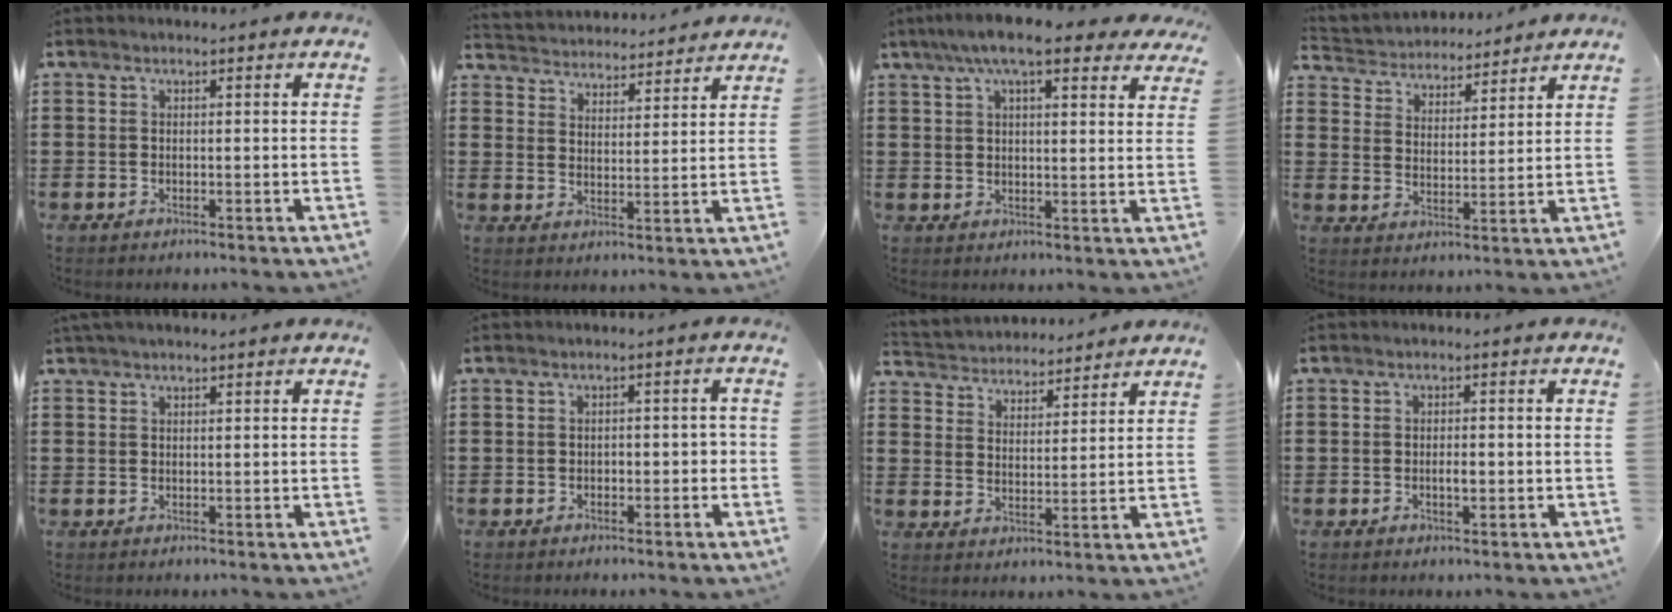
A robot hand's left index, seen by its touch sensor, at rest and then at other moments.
{"total": 3.9, "force": [3.8, 0.1, -0.6], "torque": [-0.010, -0.027, 0.065]}
{"total": 8.9, "force": [6.7, 1.8, 5.6], "torque": [-0.117, -0.005, 0.119]}
{"total": 4.1, "force": [4.0, 0.7, -0.4], "torque": [-0.017, -0.025, 0.067]}
{"total": 1.3, "force": [1.1, 0.2, 0.7], "torque": [-0.014, 0.002, 0.020]}
{"total": 1.8, "force": [-0.8, 0.9, 1.3], "torque": [-0.027, 0.004, -0.018]}
{"total": 3.9, "force": [3.8, 0.6, -0.7], "torque": [-0.009, -0.023, 0.065]}
{"total": 1.9, "force": [-0.3, 0.6, 1.7], "torque": [-0.033, 0.000, -0.005]}